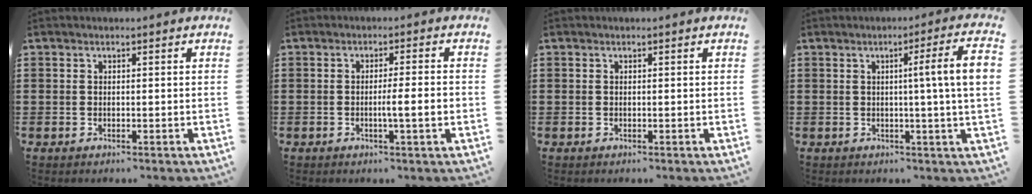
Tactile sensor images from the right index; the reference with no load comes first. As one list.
[{"total": 3.8, "force": [-0.7, -0.1, 3.8], "torque": [-0.064, -0.005, -0.016]}, {"total": 0.0}, {"total": 6.9, "force": [0.8, -0.8, 6.8], "torque": [-0.107, -0.013, 0.004]}]